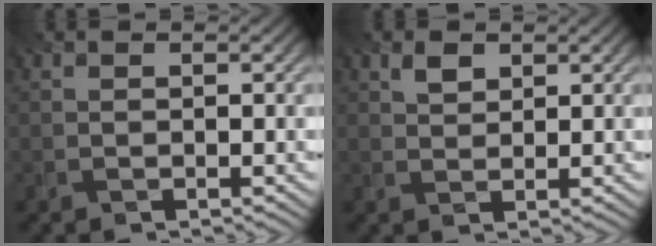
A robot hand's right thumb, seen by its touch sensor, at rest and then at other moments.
{"total": 1.6, "force": [1.4, 0.6, 0.6], "torque": [-0.017, 0.004, 0.023]}